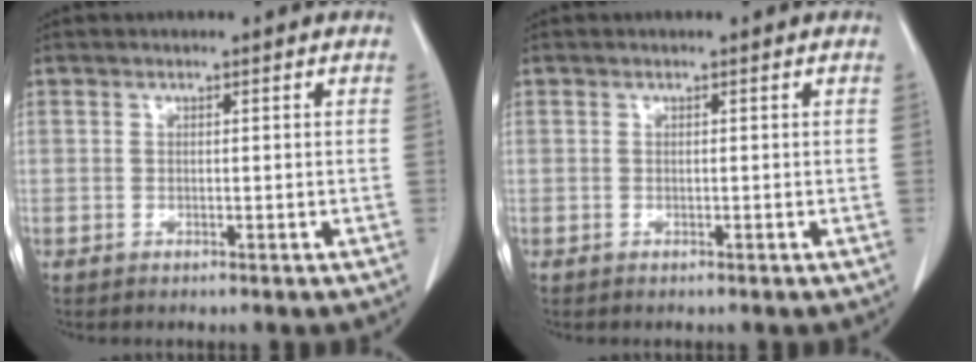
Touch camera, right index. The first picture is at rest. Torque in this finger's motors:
{"motor_torque": [0.00, 0.00, 0.00, 0.02]}